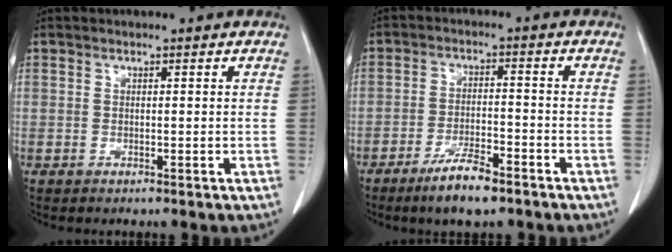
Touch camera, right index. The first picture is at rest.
{"total": 7.6, "force": [-6.1, 1.2, 4.4], "torque": [-0.082, -0.013, -0.109]}